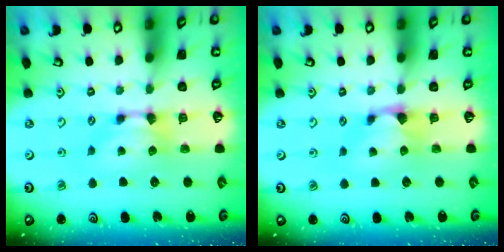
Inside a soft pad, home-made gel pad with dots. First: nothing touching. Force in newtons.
{"total": 1.2, "press": 0.7, "slide": 1.0}